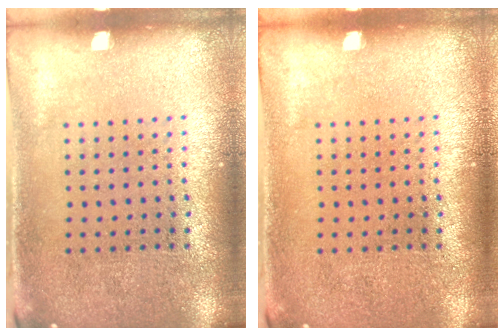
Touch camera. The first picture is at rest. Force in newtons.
{"total": 0.0}